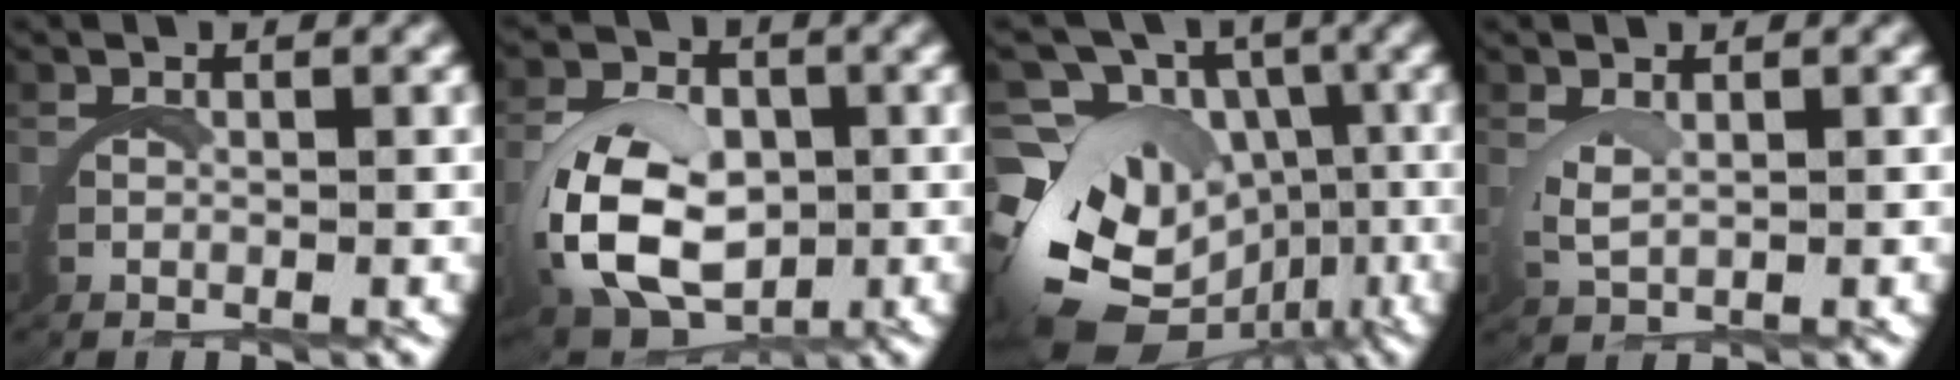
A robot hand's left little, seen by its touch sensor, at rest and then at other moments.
{"total": 8.7, "force": [-0.8, 6.4, 5.8], "torque": [-0.148, -0.034, 0.001]}
{"total": 14.3, "force": [-3.4, 11.1, 8.4], "torque": [-0.164, -0.055, -0.043]}
{"total": 1.5, "force": [1.2, 0.0, 0.9], "torque": [-0.033, -0.007, 0.030]}